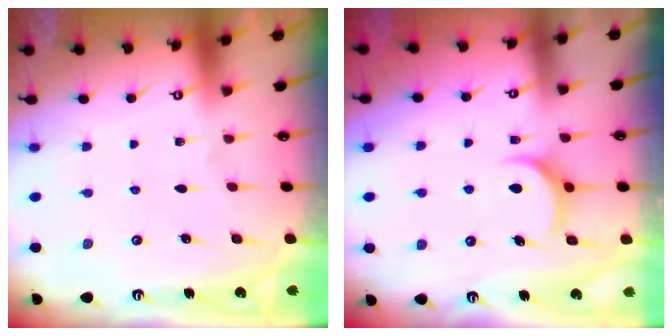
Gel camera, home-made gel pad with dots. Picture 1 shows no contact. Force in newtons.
{"total": 7.2, "press": 7.2, "slide": 0.7}